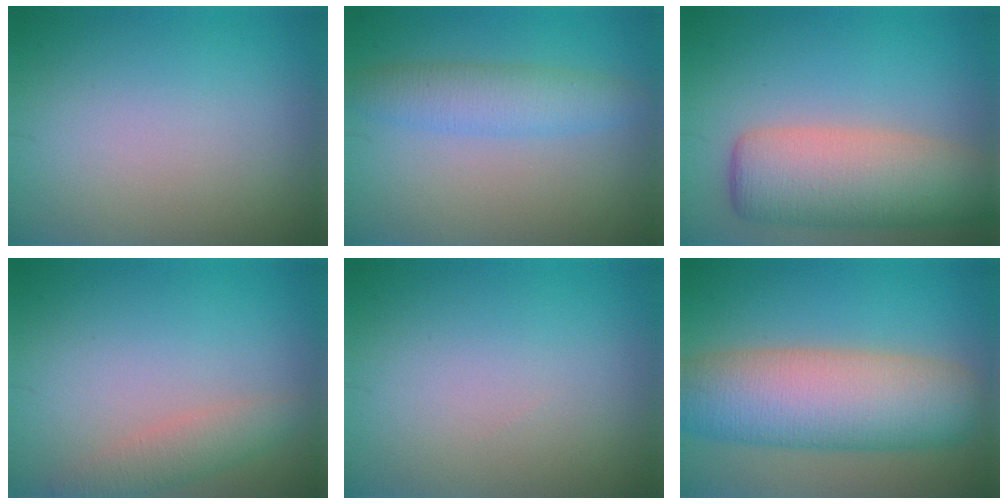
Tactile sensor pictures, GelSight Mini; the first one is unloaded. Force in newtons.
{"total": 3.4, "press": 3.4, "slide": 0.1}
{"total": 8.0, "press": 7.9, "slide": 0.7}
{"total": 2.3, "press": 2.3, "slide": 0.1}
{"total": 0.0}
{"total": 10.2, "press": 10.2, "slide": 0.3}